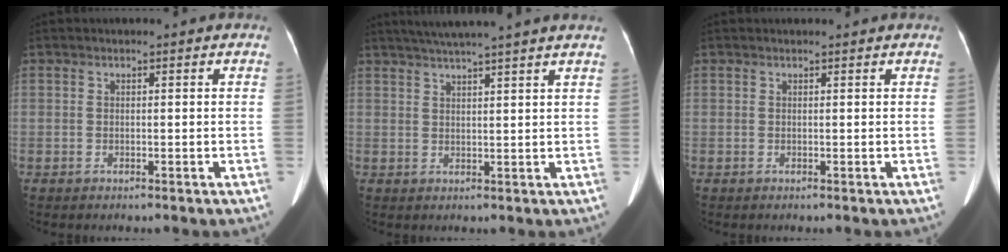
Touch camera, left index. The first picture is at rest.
{"total": 10.6, "force": [9.0, -1.4, 5.4], "torque": [-0.089, 0.025, 0.114]}
{"total": 1.5, "force": [1.5, 0.0, 0.4], "torque": [-0.007, 0.017, 0.022]}